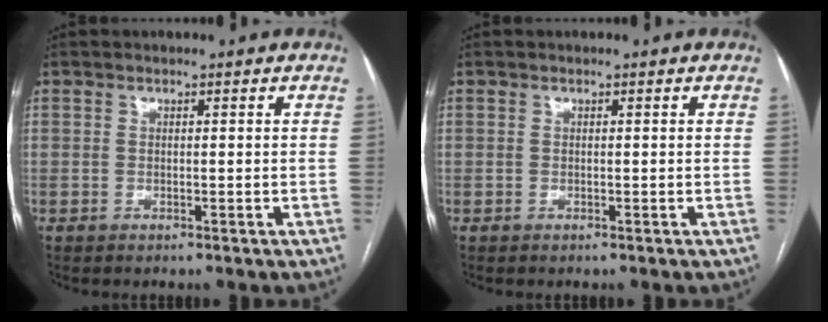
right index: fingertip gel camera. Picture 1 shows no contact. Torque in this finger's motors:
{"motor_torque": [0.00, 0.00, -0.01, 0.00]}